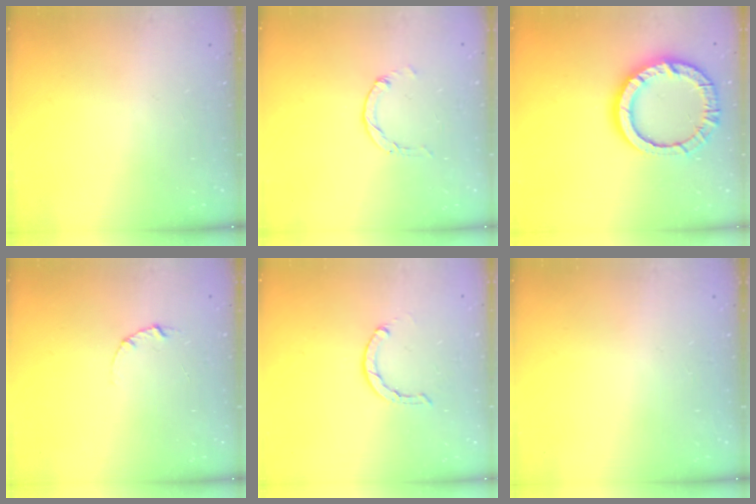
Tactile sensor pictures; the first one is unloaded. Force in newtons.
{"total": 1.1, "press": 1.1, "slide": 0.2}
{"total": 14.5, "press": 14.5, "slide": 1.1}
{"total": 2.1, "press": 2.1, "slide": 0.1}
{"total": 1.6, "press": 1.5, "slide": 0.4}
{"total": 2.5, "press": 2.5, "slide": 0.2}